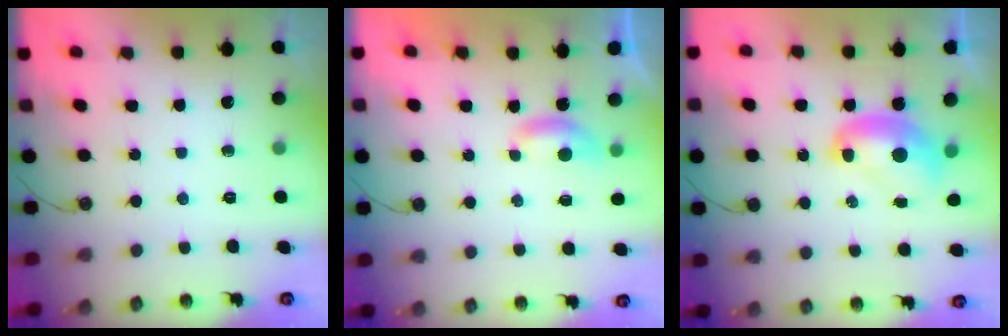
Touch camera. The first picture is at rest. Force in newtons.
{"total": 2.3, "press": 2.3, "slide": 0.4}
{"total": 2.2, "press": 2.2, "slide": 0.2}